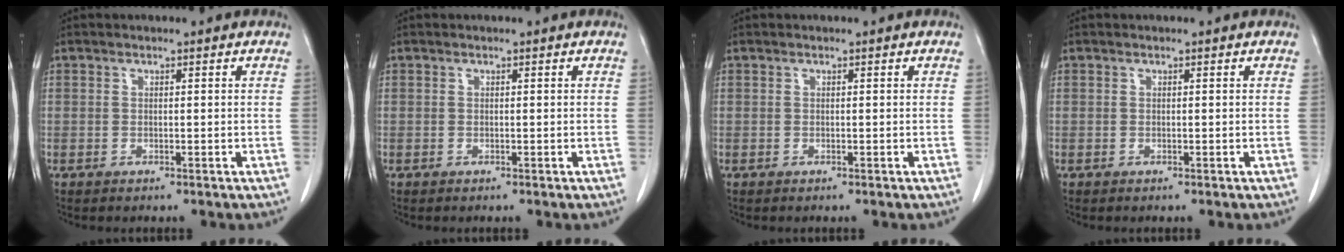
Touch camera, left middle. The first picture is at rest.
{"total": 0.0}
{"total": 0.0}
{"total": 0.0}